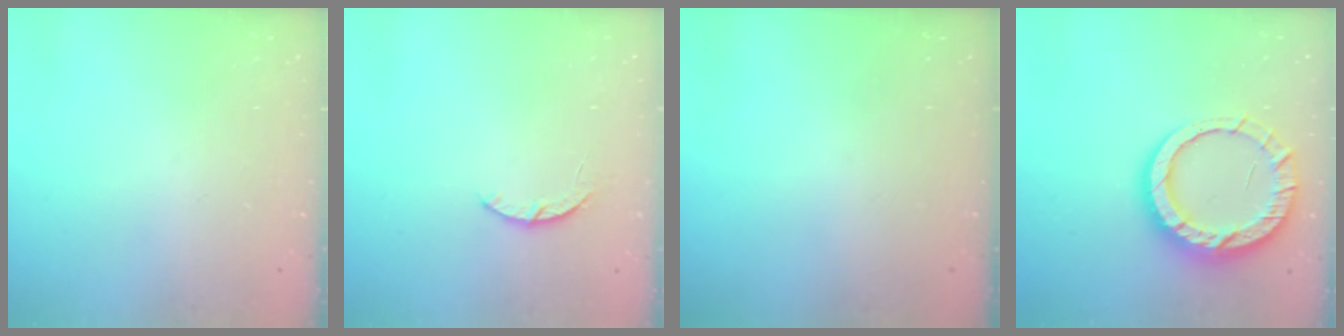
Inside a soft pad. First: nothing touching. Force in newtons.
{"total": 2.9, "press": 2.8, "slide": 0.5}
{"total": 0.0}
{"total": 15.1, "press": 15.0, "slide": 1.1}